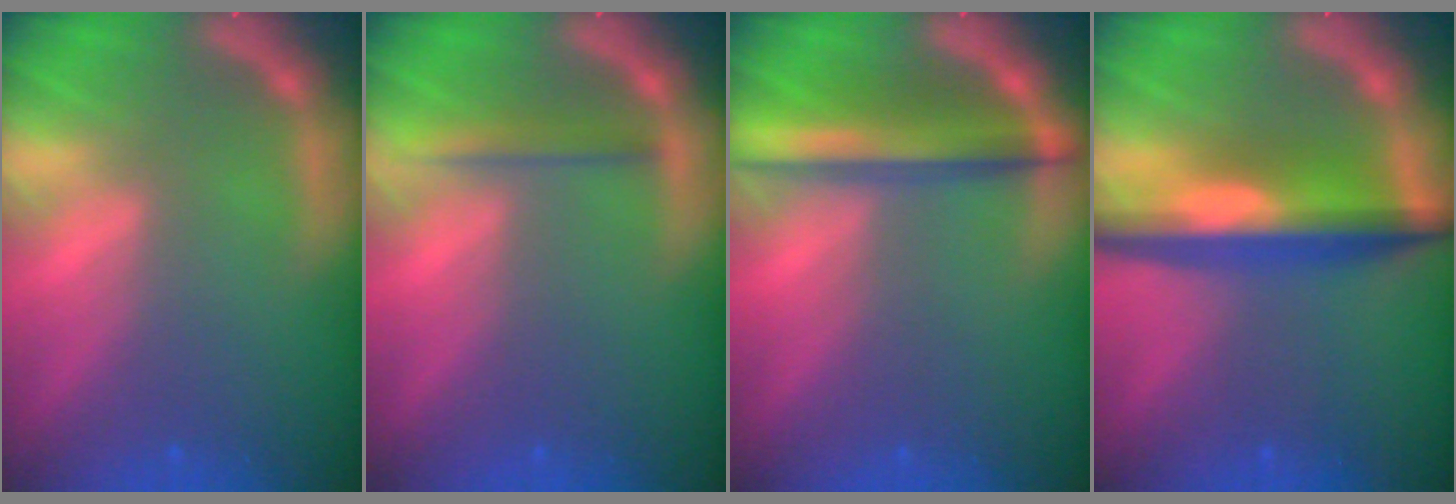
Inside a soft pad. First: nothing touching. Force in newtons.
{"total": 2.0}
{"total": 5.5}
{"total": 7.4}